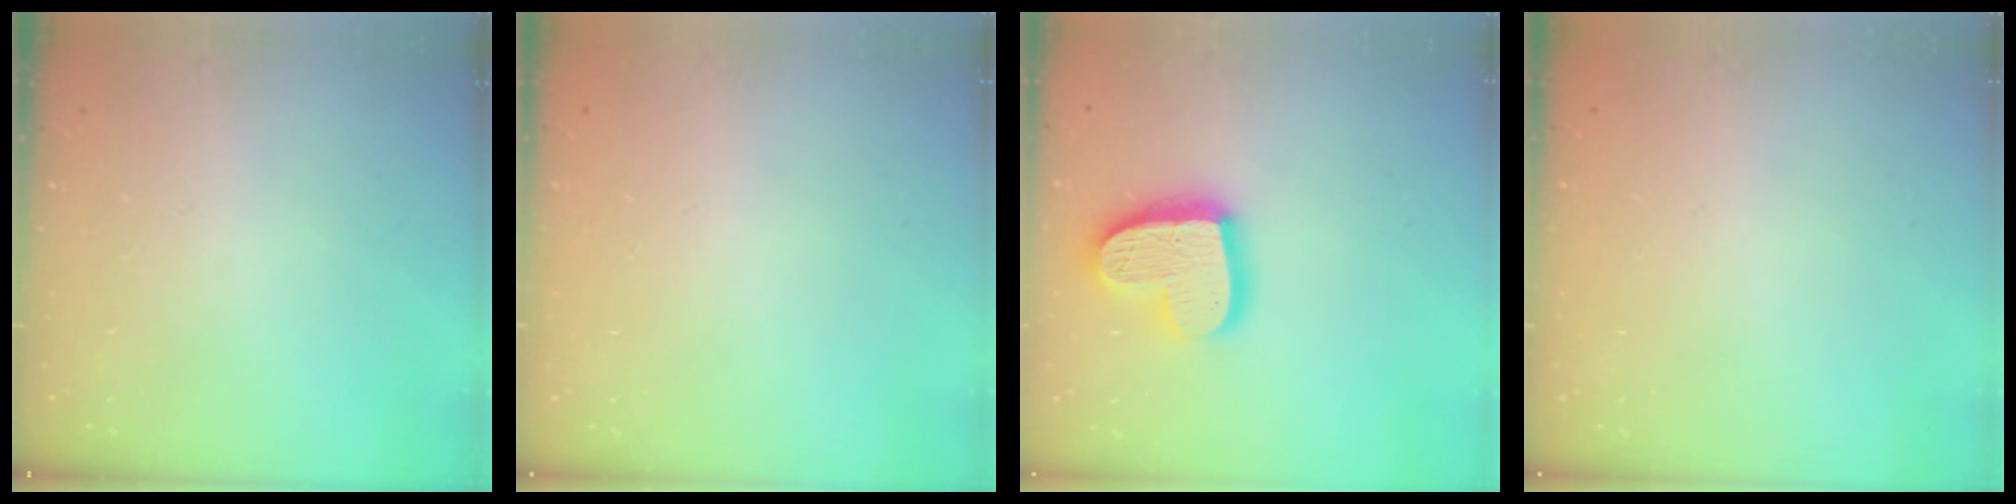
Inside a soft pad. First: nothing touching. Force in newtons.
{"total": 0.0}
{"total": 18.0, "press": 17.9, "slide": 1.3}
{"total": 0.0}